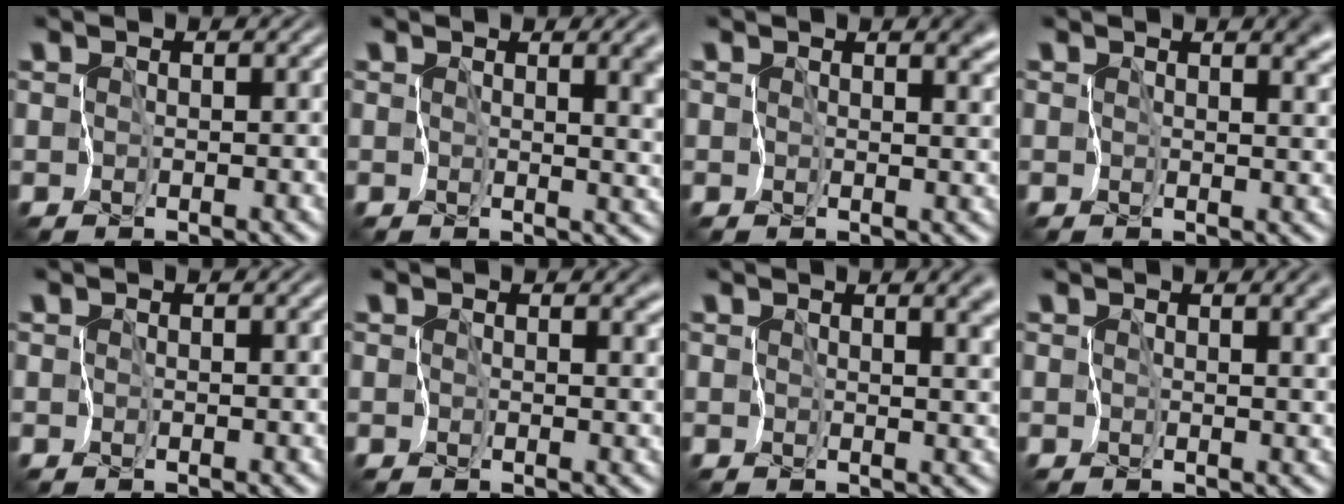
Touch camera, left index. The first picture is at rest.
{"total": 5.2, "force": [1.1, 2.7, 4.3], "torque": [-0.042, -0.014, 0.028]}
{"total": 2.6, "force": [1.1, 1.5, 1.9], "torque": [-0.019, -0.003, 0.020]}
{"total": 3.1, "force": [1.3, 1.7, 2.2], "torque": [-0.021, -0.002, 0.022]}
{"total": 0.7, "force": [0.0, 0.2, 0.6], "torque": [-0.012, -0.001, 0.000]}
{"total": 1.5, "force": [0.6, 1.0, 1.0], "torque": [-0.007, 0.000, 0.010]}
{"total": 4.2, "force": [1.7, 2.2, 3.2], "torque": [-0.028, -0.003, 0.025]}
{"total": 3.1, "force": [0.9, 1.7, 2.5], "torque": [-0.020, -0.004, 0.017]}